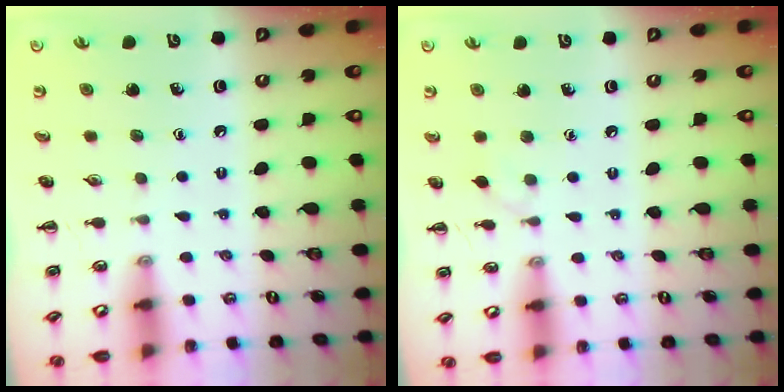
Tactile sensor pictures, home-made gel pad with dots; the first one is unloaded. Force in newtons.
{"total": 2.9, "press": 2.7, "slide": 1.1}